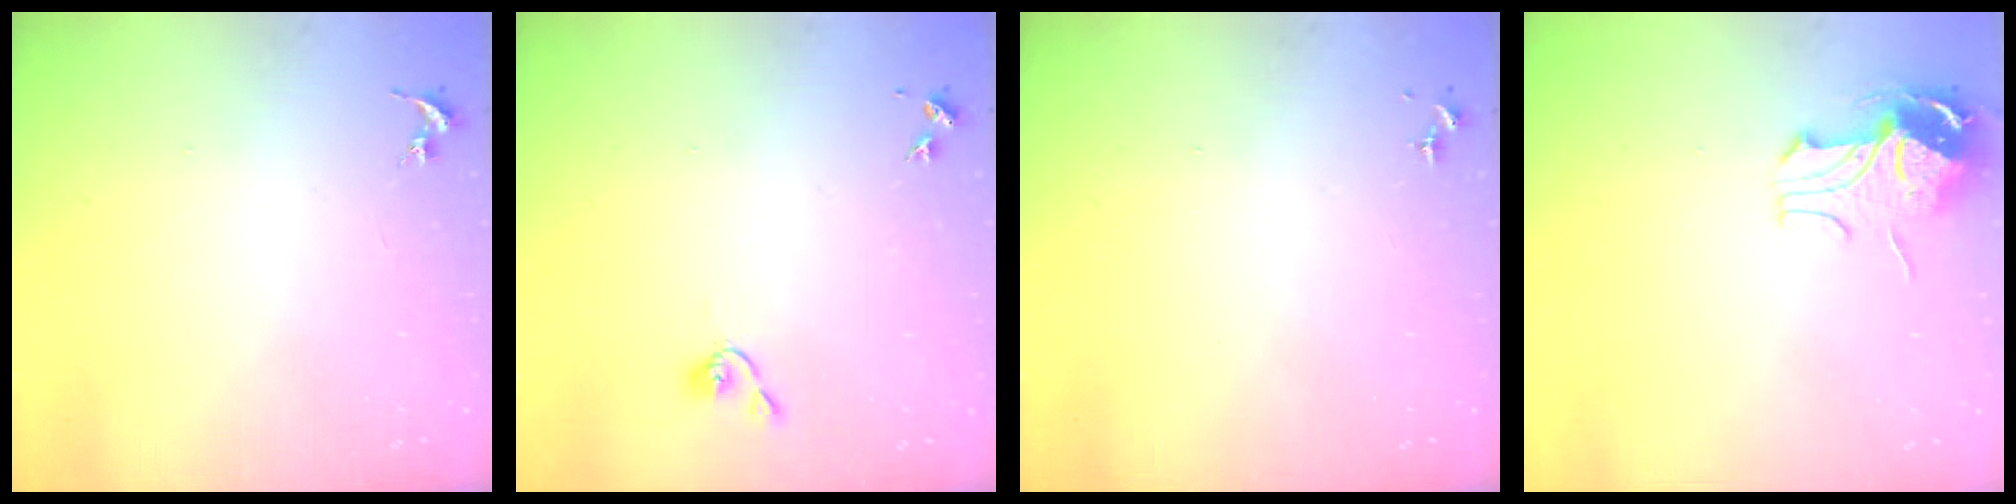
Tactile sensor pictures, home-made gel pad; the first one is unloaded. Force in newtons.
{"total": 3.7, "press": 3.6, "slide": 0.6}
{"total": 0.0}
{"total": 9.6, "press": 9.6, "slide": 1.1}